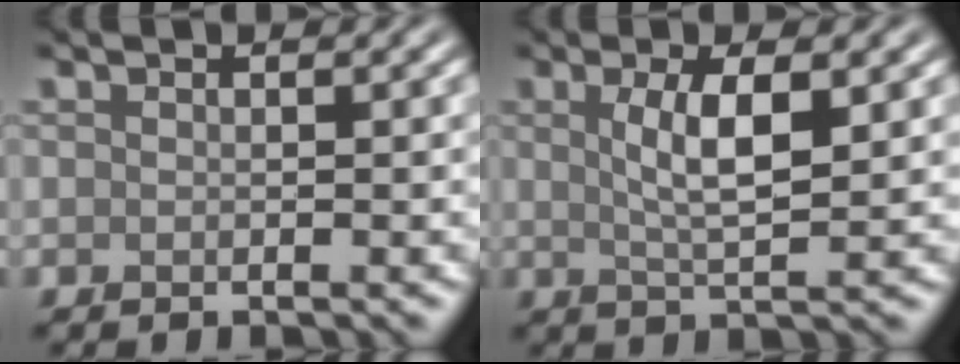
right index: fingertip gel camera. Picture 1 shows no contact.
{"total": 4.2, "force": [1.0, 1.0, 3.9], "torque": [-0.076, -0.001, 0.020]}